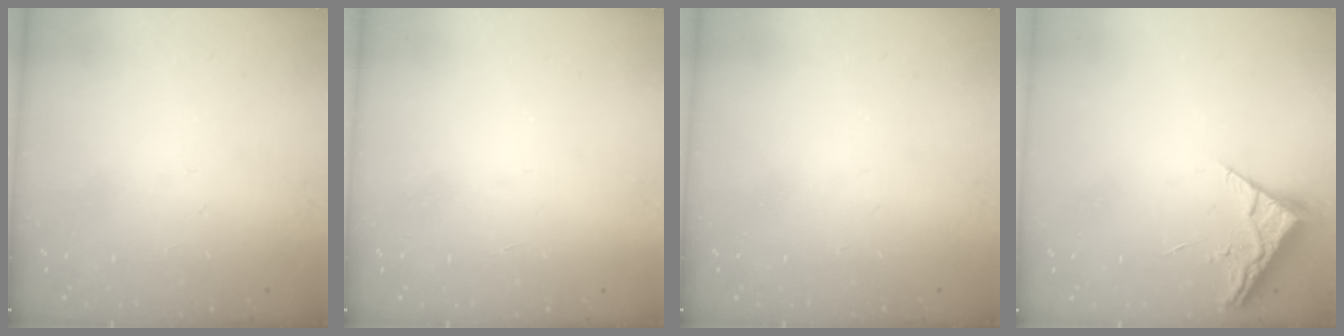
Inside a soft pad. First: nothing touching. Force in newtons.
{"total": 1.5, "press": 1.5, "slide": 0.1}
{"total": 0.0}
{"total": 3.9, "press": 3.9, "slide": 0.5}